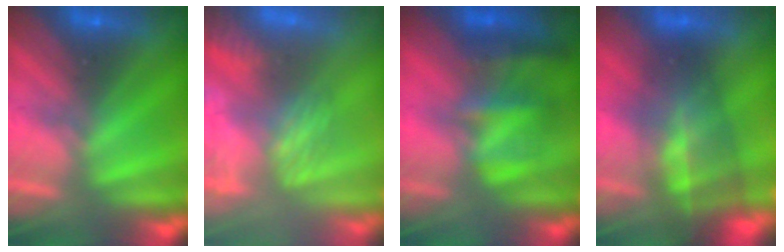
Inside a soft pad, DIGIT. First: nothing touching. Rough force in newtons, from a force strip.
{"total": 4.7}
{"total": 4.9}
{"total": 7.5}